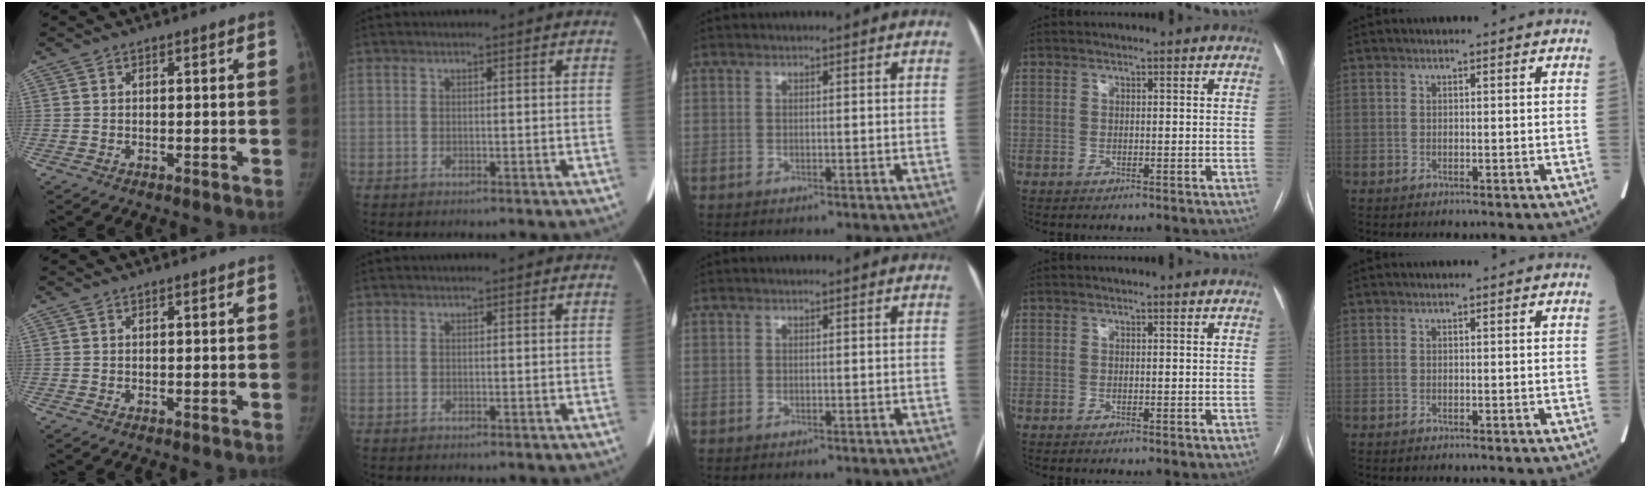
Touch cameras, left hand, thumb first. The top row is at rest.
{}